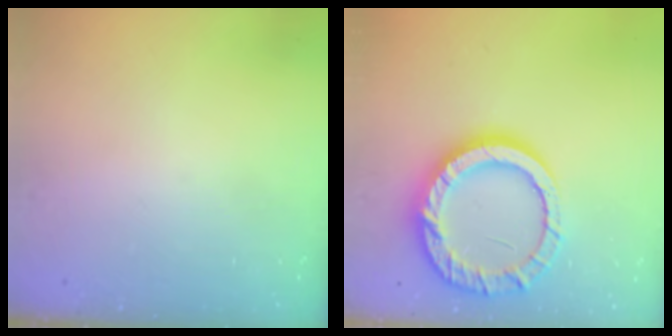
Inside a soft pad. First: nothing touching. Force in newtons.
{"total": 16.4, "press": 16.3, "slide": 1.6}